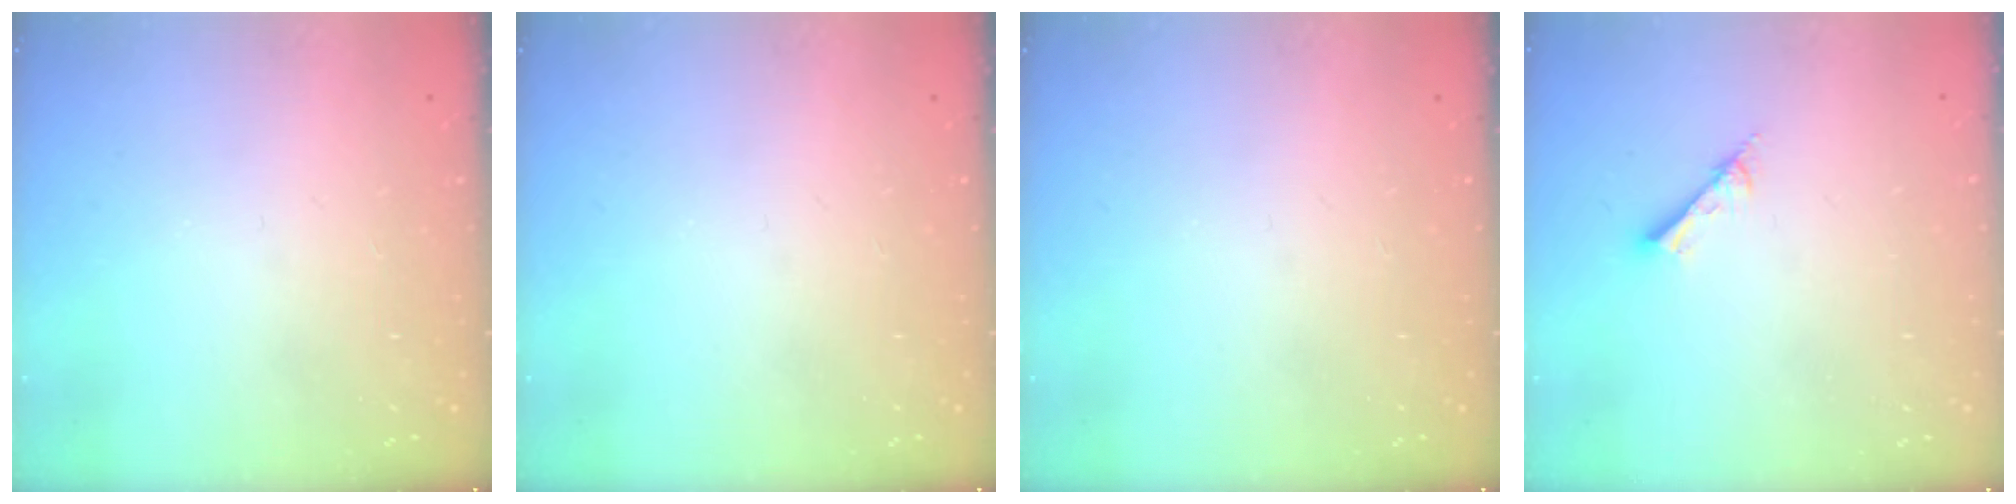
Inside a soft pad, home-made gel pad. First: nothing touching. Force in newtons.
{"total": 0.0}
{"total": 0.0}
{"total": 2.6, "press": 2.6, "slide": 0.1}